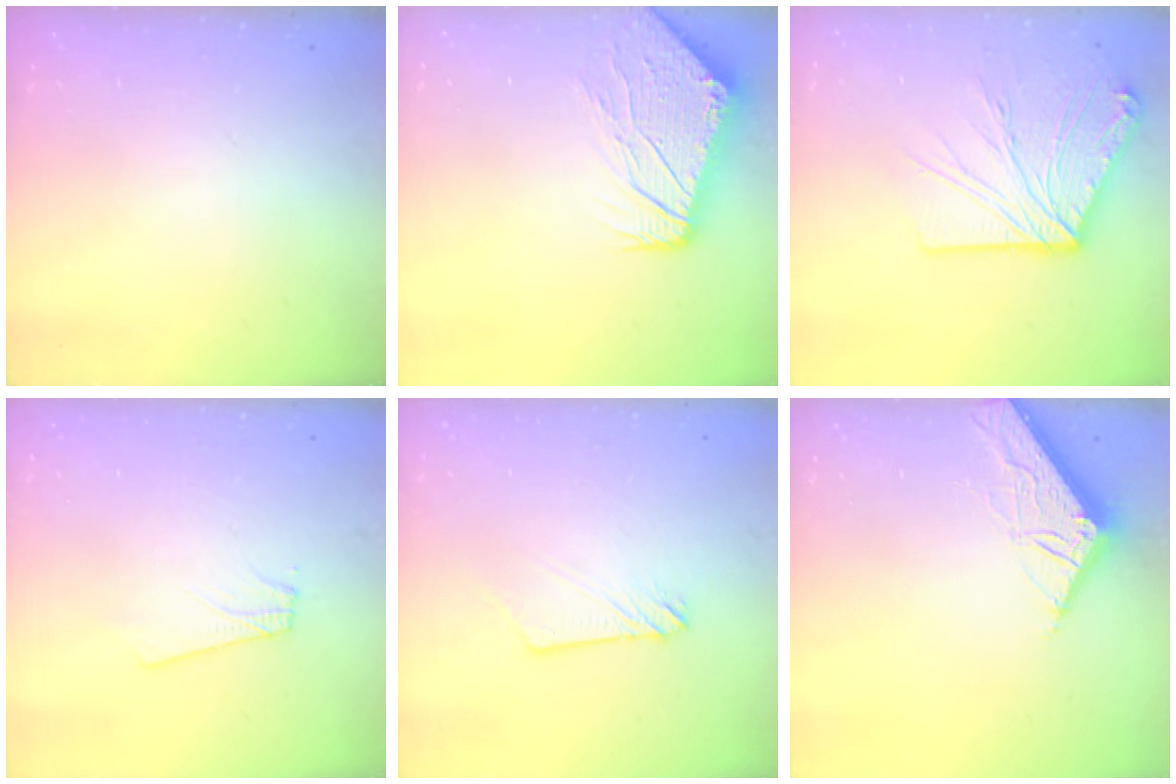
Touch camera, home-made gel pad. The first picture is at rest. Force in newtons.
{"total": 12.9, "press": 12.8, "slide": 1.7}
{"total": 16.9, "press": 16.7, "slide": 2.1}
{"total": 2.0, "press": 2.0, "slide": 0.1}
{"total": 3.0, "press": 3.0, "slide": 0.2}
{"total": 7.8, "press": 7.8, "slide": 0.3}